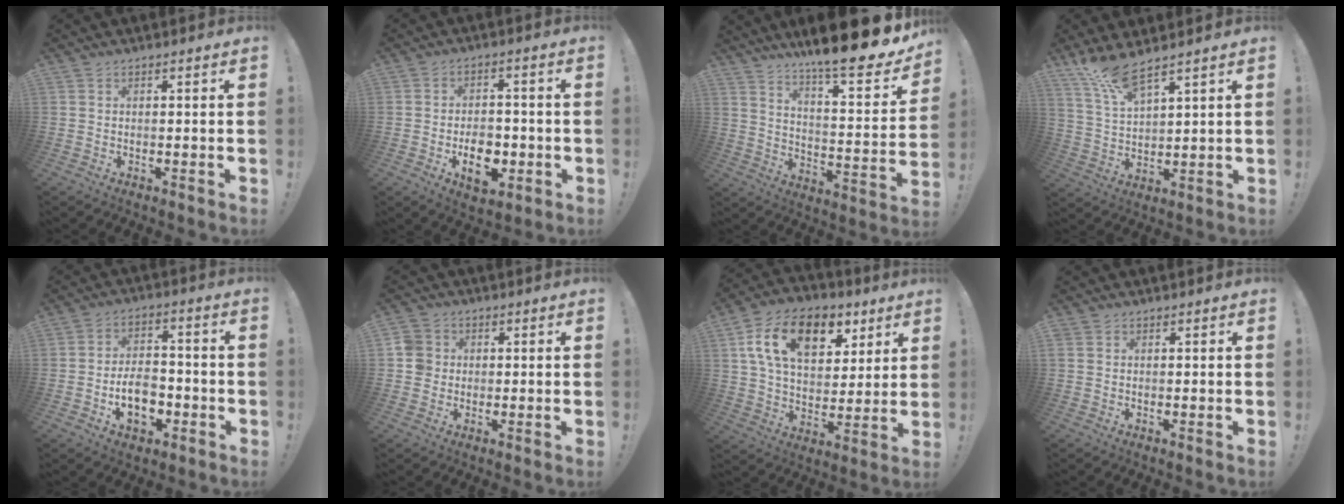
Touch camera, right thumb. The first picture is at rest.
{"total": 10.1, "force": [-3.5, 6.6, 6.8], "torque": [-0.090, 0.014, -0.054]}
{"total": 16.3, "force": [13.4, 1.4, 9.1], "torque": [-0.131, -0.120, 0.213]}
{"total": 8.5, "force": [7.0, 1.5, 4.5], "torque": [-0.097, -0.037, 0.128]}
{"total": 10.7, "force": [-3.8, 7.0, 7.2], "torque": [-0.107, 0.018, -0.064]}
{"total": 5.6, "force": [0.1, 5.3, 1.8], "torque": [-0.026, 0.011, 0.003]}
{"total": 18.8, "force": [8.0, 11.9, 12.1], "torque": [-0.188, -0.025, 0.145]}
{"total": 1.1, "force": [0.6, 0.9, 0.4], "torque": [-0.010, 0.004, 0.012]}